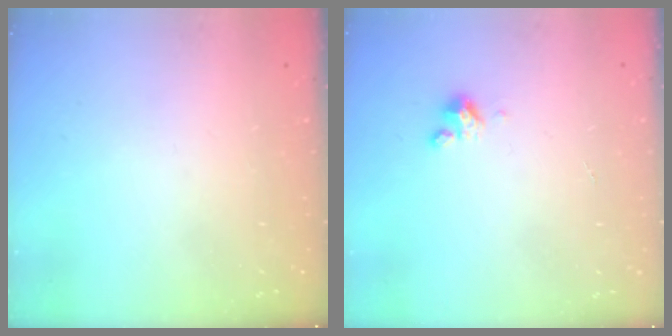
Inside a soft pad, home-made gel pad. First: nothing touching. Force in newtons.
{"total": 3.4, "press": 3.4, "slide": 0.3}